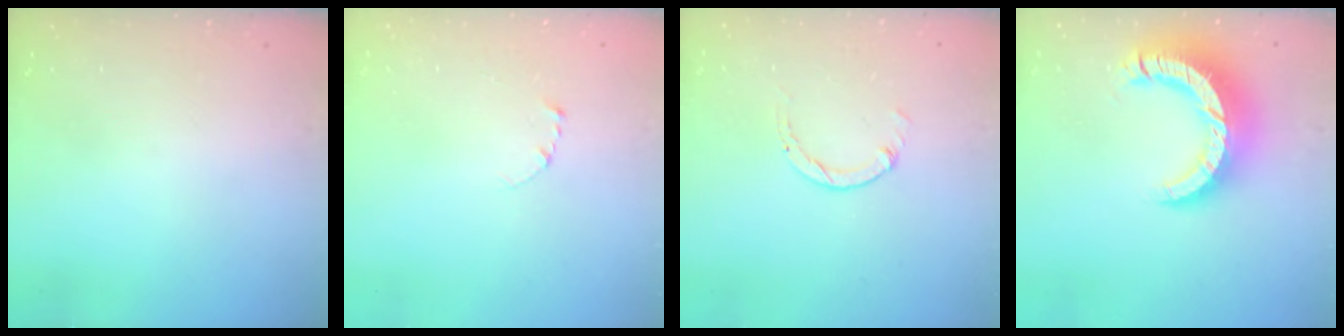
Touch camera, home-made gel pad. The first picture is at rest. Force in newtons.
{"total": 2.7, "press": 2.7, "slide": 0.3}
{"total": 0.0}
{"total": 14.4, "press": 14.3, "slide": 1.7}